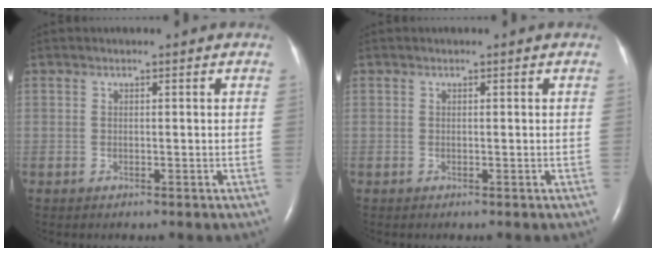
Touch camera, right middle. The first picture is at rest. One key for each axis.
{"total": 0.0}